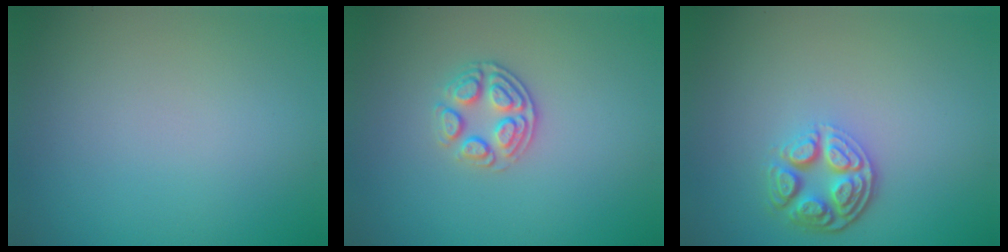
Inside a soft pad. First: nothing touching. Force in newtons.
{"total": 2.6, "press": 2.4, "slide": 1.1}
{"total": 4.3, "press": 3.2, "slide": 2.7}